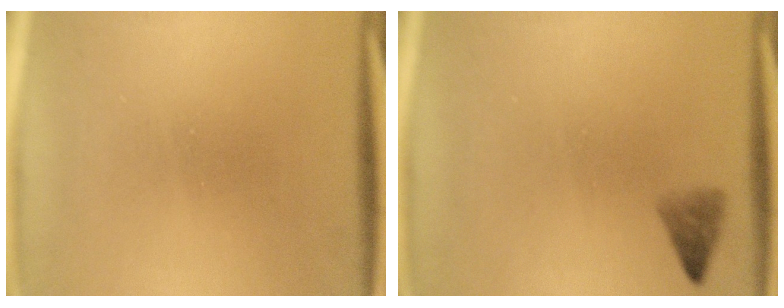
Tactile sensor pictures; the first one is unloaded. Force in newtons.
{"total": 1.0}